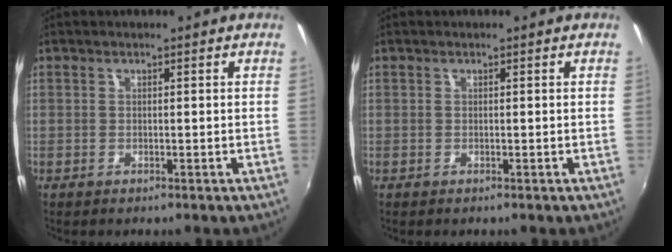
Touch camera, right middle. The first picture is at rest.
{"total": 0.0}